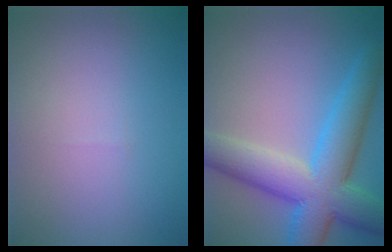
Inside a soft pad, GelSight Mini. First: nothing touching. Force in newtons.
{"total": 9.6, "press": 9.6, "slide": 0.3}